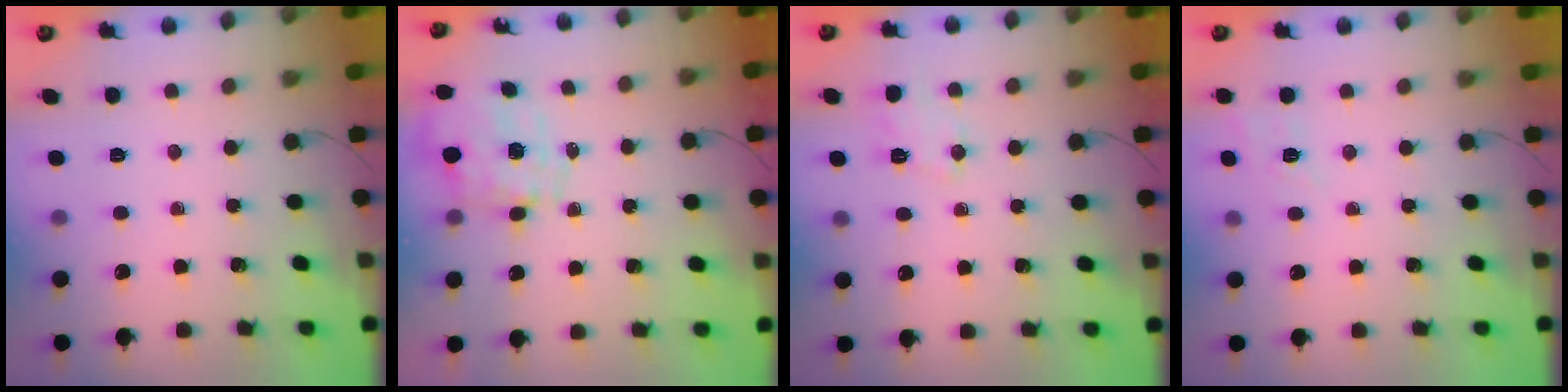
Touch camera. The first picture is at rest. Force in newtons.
{"total": 1.9, "press": 1.5, "slide": 1.1}
{"total": 3.4, "press": 3.1, "slide": 1.4}
{"total": 9.4, "press": 9.1, "slide": 2.4}